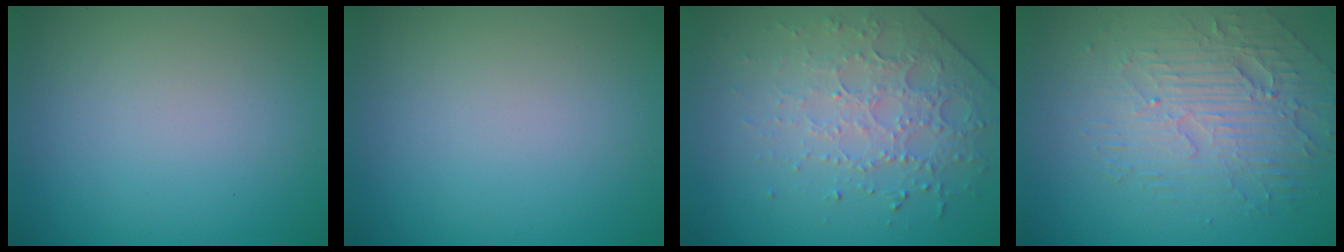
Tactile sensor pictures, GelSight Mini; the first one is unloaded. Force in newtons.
{"total": 0.0}
{"total": 4.7, "press": 3.2, "slide": 3.5}
{"total": 4.4, "press": 3.9, "slide": 2.2}